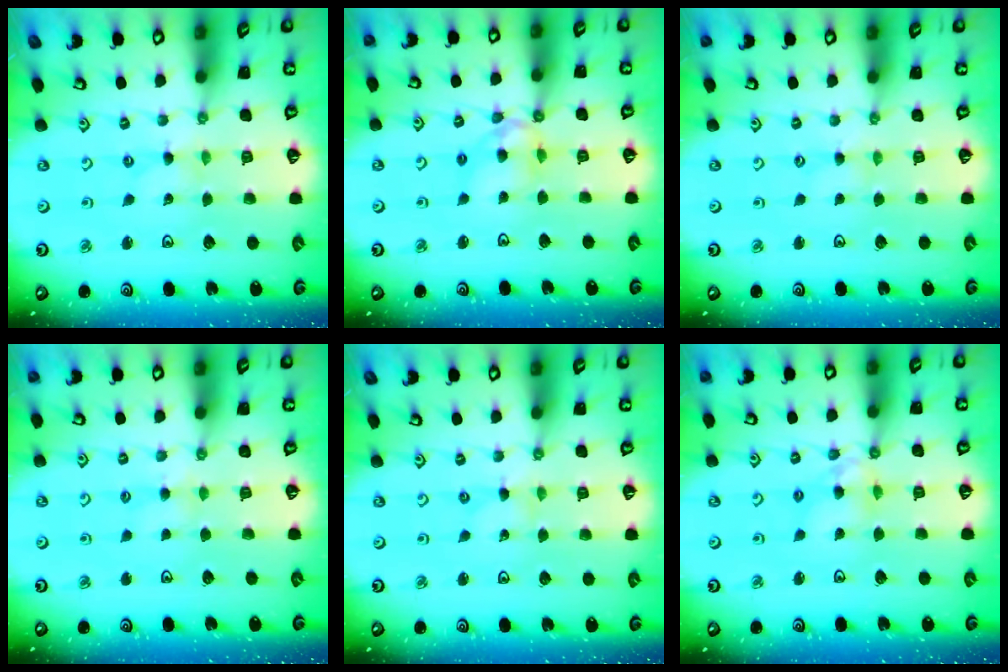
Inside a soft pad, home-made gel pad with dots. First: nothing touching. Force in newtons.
{"total": 9.6, "press": 9.6, "slide": 1.0}
{"total": 0.8, "press": 0.8, "slide": 0.1}
{"total": 2.5, "press": 2.5, "slide": 0.3}
{"total": 0.0}
{"total": 7.4, "press": 7.4, "slide": 0.8}